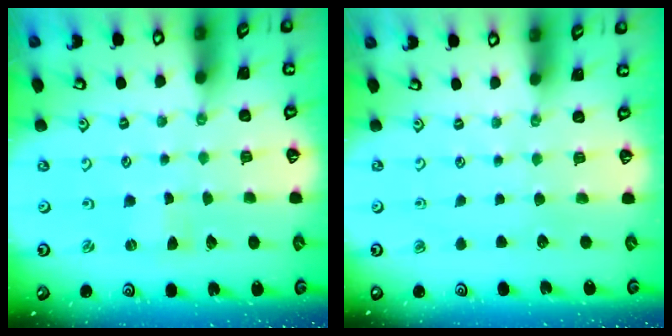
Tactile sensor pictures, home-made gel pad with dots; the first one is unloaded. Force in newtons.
{"total": 0.0}